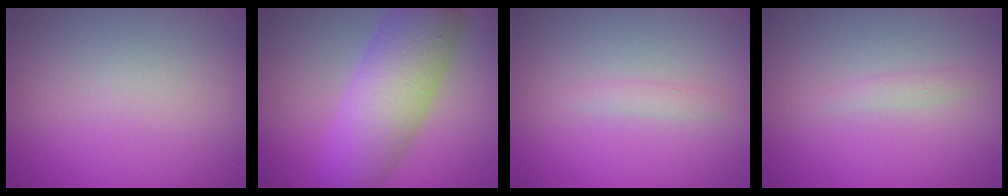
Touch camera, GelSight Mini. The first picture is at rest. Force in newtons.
{"total": 7.6, "press": 7.6, "slide": 0.1}
{"total": 0.9, "press": 0.9, "slide": 0.0}
{"total": 0.9, "press": 0.9, "slide": 0.0}